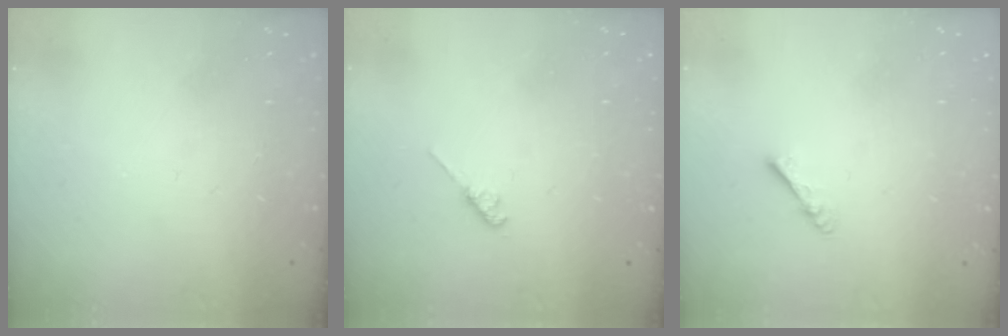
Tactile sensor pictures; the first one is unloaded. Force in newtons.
{"total": 2.6, "press": 2.5, "slide": 0.4}
{"total": 2.9, "press": 2.8, "slide": 0.4}